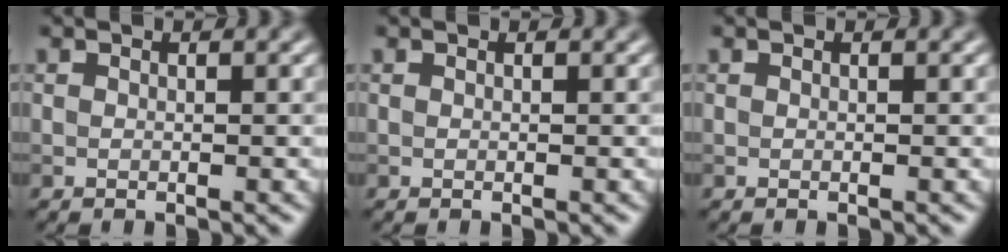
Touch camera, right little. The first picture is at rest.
{"total": 0.0}
{"total": 0.0}